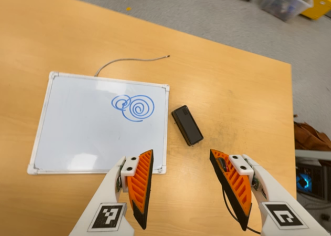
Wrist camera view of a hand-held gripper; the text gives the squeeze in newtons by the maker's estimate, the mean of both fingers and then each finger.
{"total": 0.0}